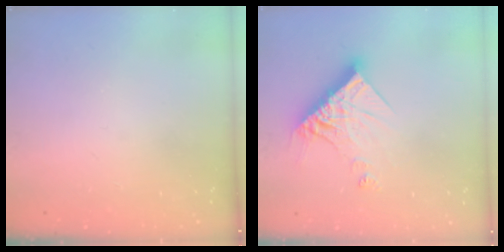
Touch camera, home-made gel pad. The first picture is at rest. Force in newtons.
{"total": 13.5, "press": 13.5, "slide": 1.1}